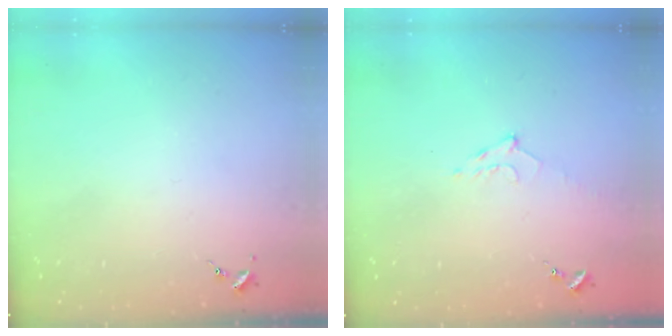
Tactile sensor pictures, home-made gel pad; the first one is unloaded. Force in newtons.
{"total": 9.4, "press": 9.4, "slide": 0.9}